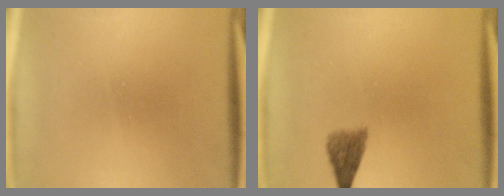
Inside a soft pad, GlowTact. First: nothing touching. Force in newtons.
{"total": 2.9}